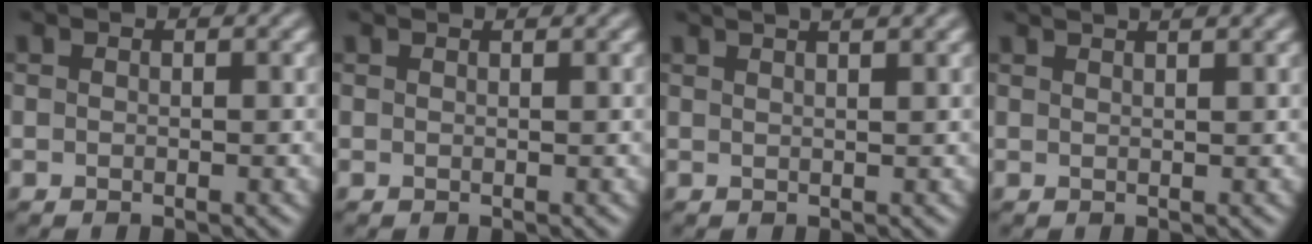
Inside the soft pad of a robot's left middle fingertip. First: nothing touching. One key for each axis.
{"total": 1.1, "fx": 0.9, "fy": 0.3, "fz": 0.4, "tx": -0.005, "ty": -0.002, "tz": 0.001}
{"total": 5.7, "fx": 3.9, "fy": 2.3, "fz": 3.5, "tx": -0.016, "ty": 0.043, "tz": 0.022}
{"total": 4.6, "fx": 3.3, "fy": 1.8, "fz": 2.6, "tx": -0.014, "ty": 0.035, "tz": 0.013}